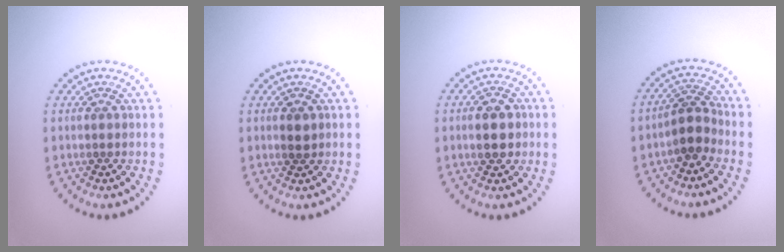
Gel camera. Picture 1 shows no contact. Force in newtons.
{"total": 1.3, "press": 1.3, "slide": 0.1}
{"total": 3.1, "press": 3.1, "slide": 0.1}
{"total": 2.5, "press": 2.0, "slide": 1.4}